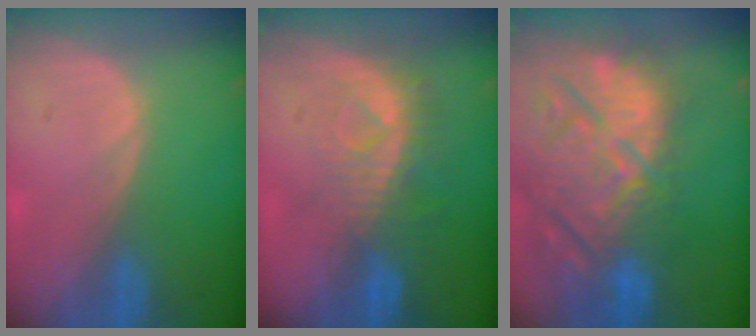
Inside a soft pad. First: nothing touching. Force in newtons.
{"total": 8.0, "press": 7.2, "slide": 3.5}
{"total": 15.1, "press": 12.9, "slide": 7.8}